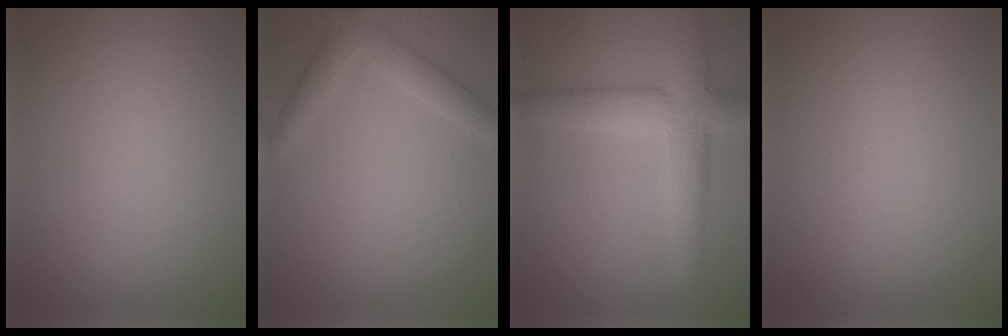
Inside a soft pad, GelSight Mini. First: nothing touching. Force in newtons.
{"total": 3.0, "press": 3.0, "slide": 0.1}
{"total": 6.1, "press": 6.1, "slide": 0.4}
{"total": 0.0}